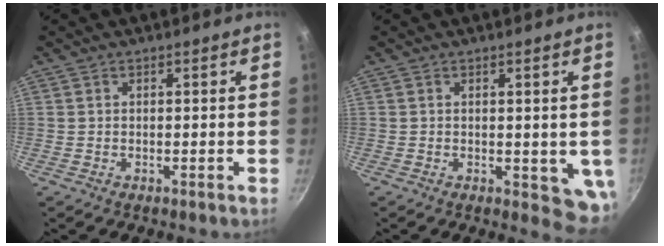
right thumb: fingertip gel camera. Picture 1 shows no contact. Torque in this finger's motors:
{"motor_torque": [0.03, 0.50, -0.04, -0.02, 0.15]}